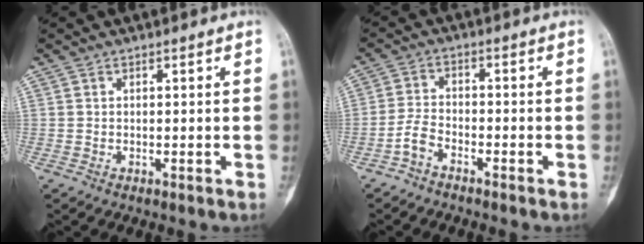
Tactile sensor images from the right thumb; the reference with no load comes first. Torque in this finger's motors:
{"motor_torque": [-0.20, 0.07, 0.35, -0.28, -0.06]}